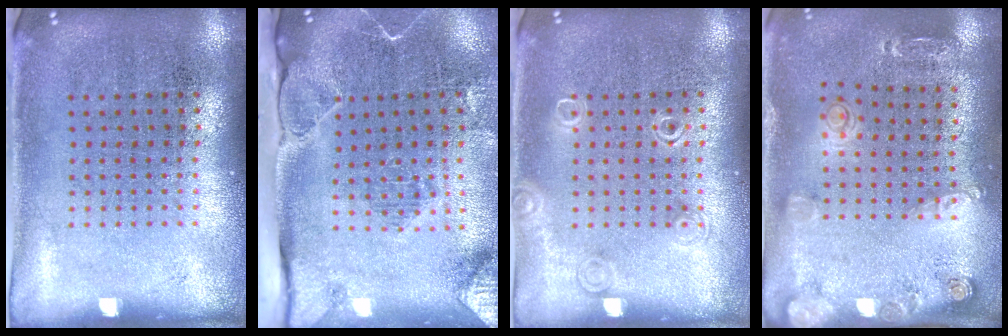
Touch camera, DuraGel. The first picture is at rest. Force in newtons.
{"total": 2.3, "press": 2.1, "slide": 1.1}
{"total": 1.2, "press": 1.2, "slide": 0.2}
{"total": 1.5, "press": 1.4, "slide": 0.6}